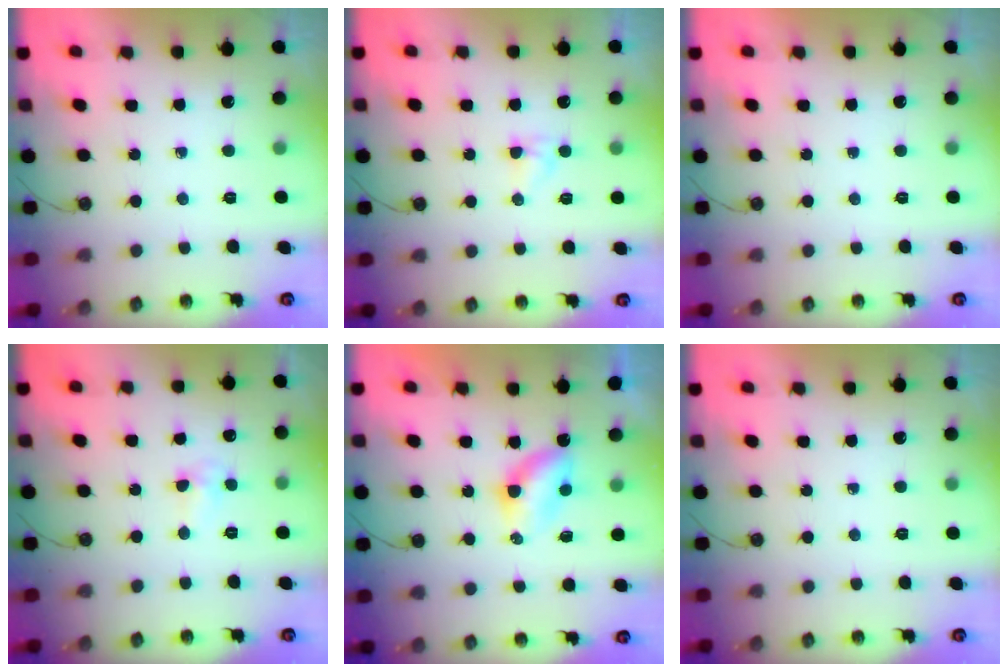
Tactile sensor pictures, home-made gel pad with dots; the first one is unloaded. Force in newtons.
{"total": 2.5, "press": 2.5, "slide": 0.3}
{"total": 0.0}
{"total": 4.2, "press": 4.1, "slide": 0.6}
{"total": 4.6, "press": 4.6, "slide": 0.5}
{"total": 0.0}